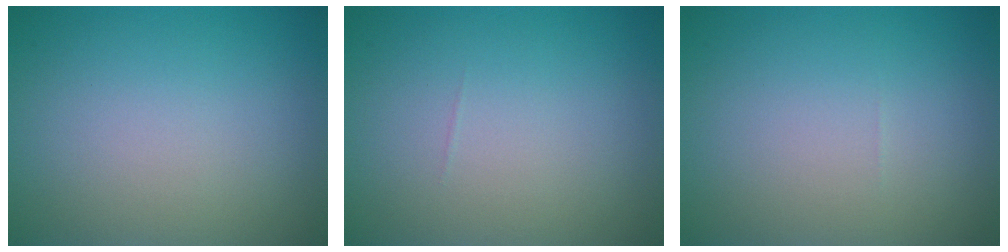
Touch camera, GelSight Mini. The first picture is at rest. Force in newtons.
{"total": 0.0}
{"total": 0.0}